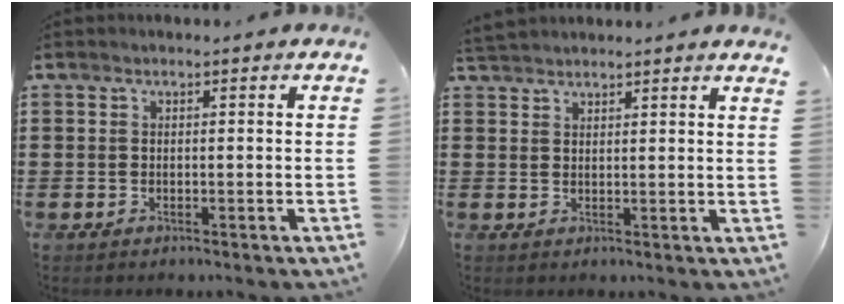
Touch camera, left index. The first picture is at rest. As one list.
[{"total": 2.5, "force": [2.5, -0.4, 0.2], "torque": [-0.012, -0.001, 0.049]}]